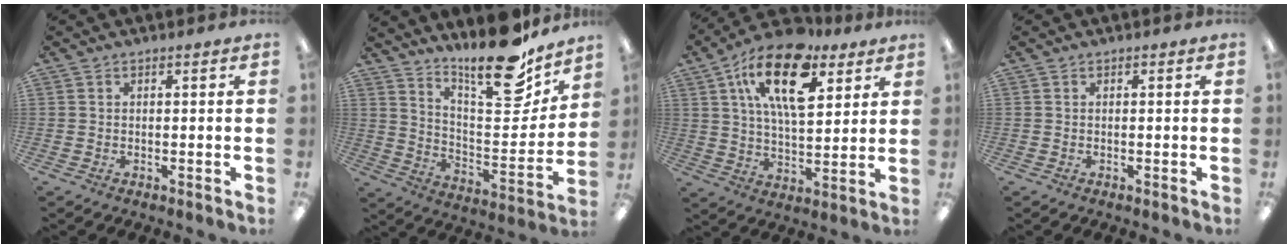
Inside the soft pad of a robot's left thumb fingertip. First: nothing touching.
{"total": 20.7, "force": [16.4, 5.6, 11.3], "torque": [-0.162, -0.123, 0.270]}
{"total": 18.9, "force": [9.9, 9.3, 13.2], "torque": [-0.218, -0.028, 0.170]}
{"total": 0.0}